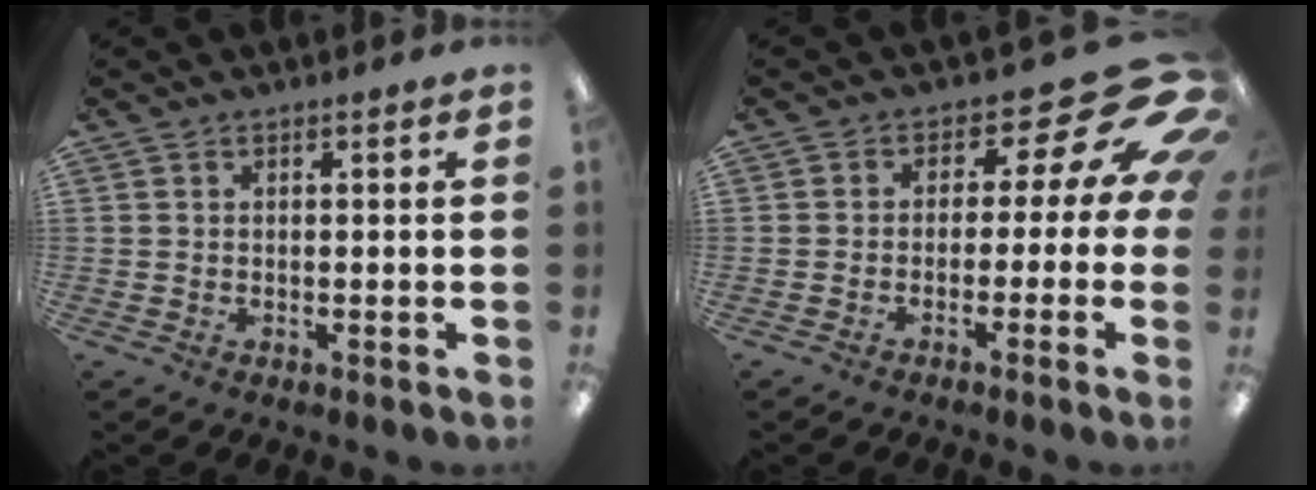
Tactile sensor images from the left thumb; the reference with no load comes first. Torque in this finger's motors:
{"motor_torque": [0.35, 0.89, -0.09, 0.03, -0.01]}